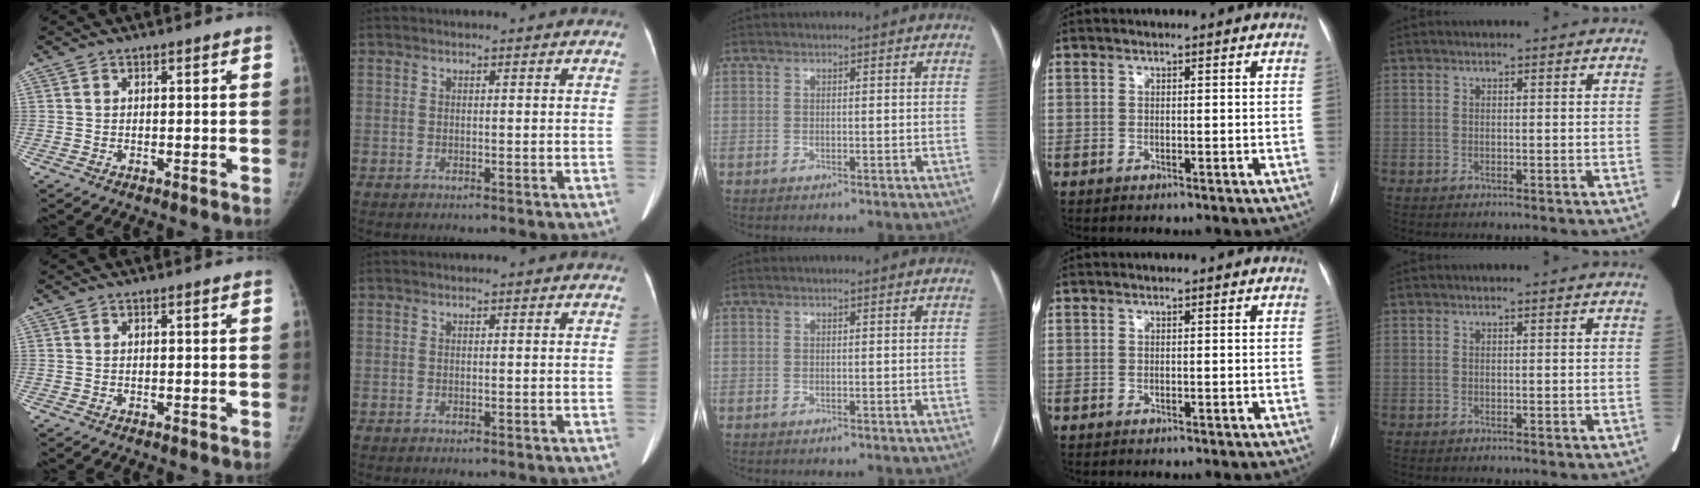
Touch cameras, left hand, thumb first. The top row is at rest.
{}